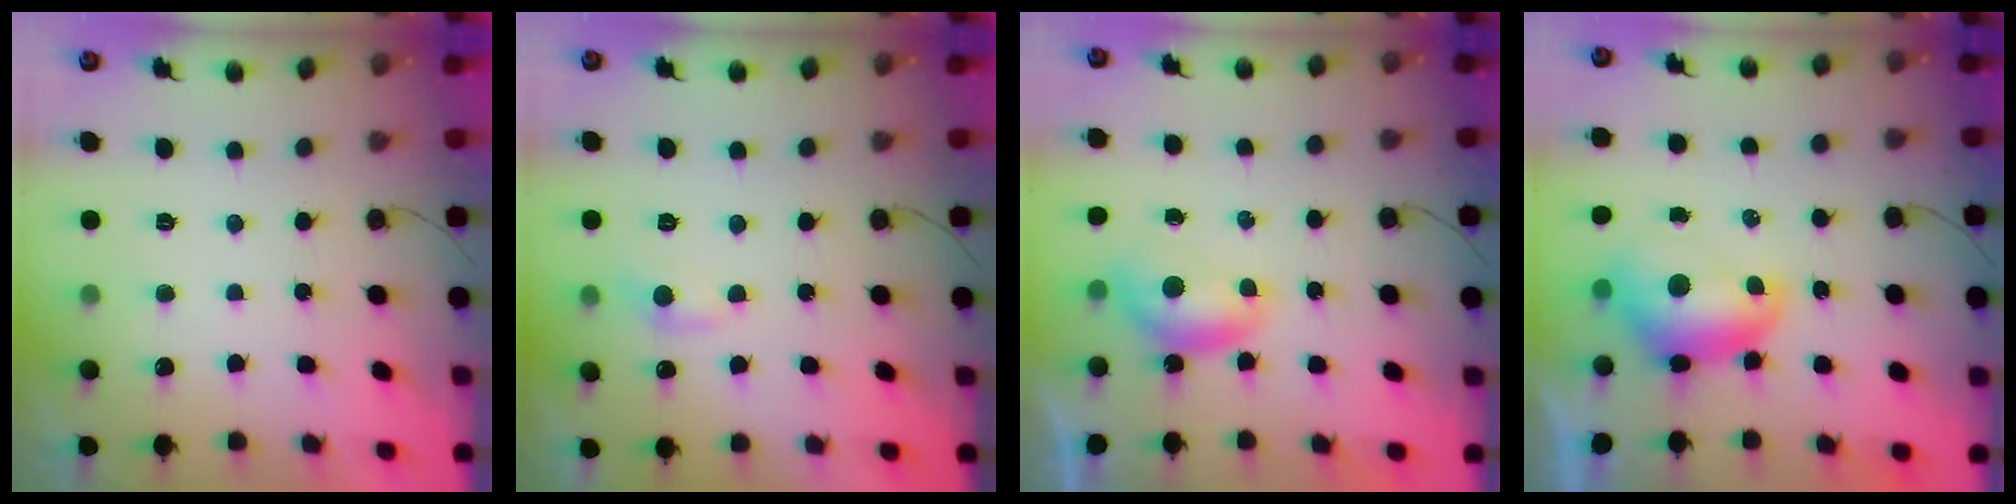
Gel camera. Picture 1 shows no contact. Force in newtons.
{"total": 5.3, "press": 5.3, "slide": 0.7}
{"total": 6.2, "press": 6.2, "slide": 0.7}
{"total": 8.9, "press": 8.9, "slide": 1.0}